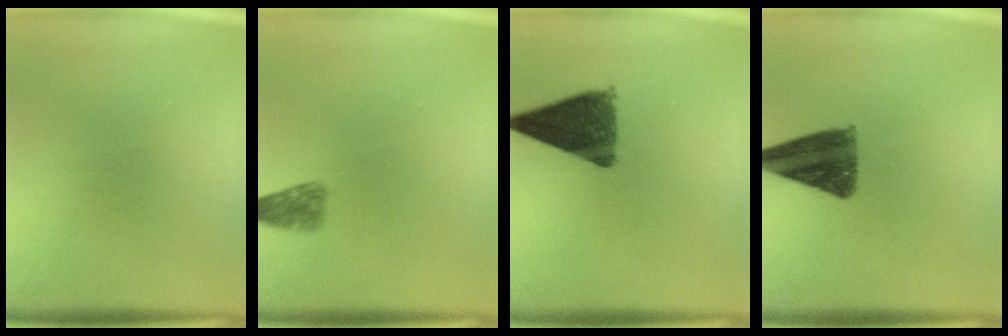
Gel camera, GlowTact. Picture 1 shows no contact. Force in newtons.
{"total": 2.5}
{"total": 11.0}
{"total": 10.8}